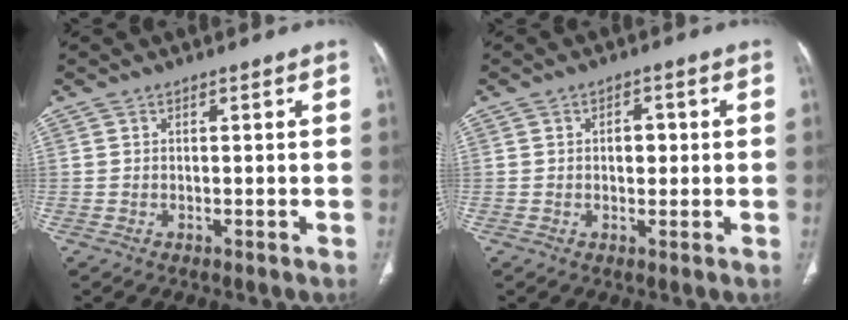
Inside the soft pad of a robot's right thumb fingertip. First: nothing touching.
{"total": 3.2, "force": [0.3, 2.1, 2.3], "torque": [-0.021, 0.005, 0.004]}